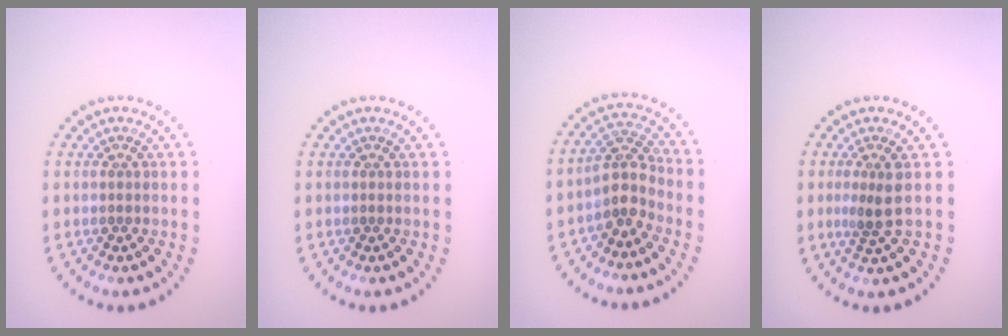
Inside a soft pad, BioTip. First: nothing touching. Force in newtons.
{"total": 0.0}
{"total": 2.9, "press": 2.4, "slide": 1.7}
{"total": 2.2, "press": 1.7, "slide": 1.4}